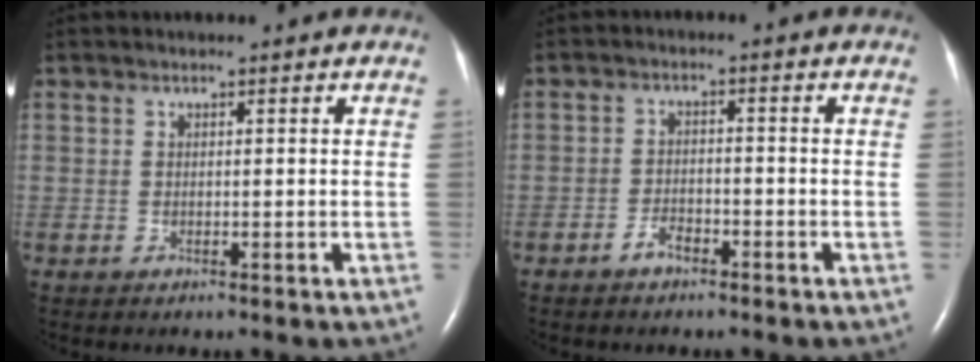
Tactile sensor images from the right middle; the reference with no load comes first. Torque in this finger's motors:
{"motor_torque": [-0.44, -0.73, -0.03, 0.00]}